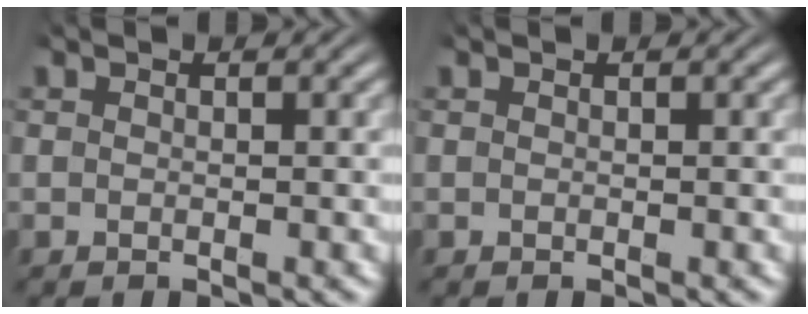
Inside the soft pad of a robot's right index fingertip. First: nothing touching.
{"total": 0.0}